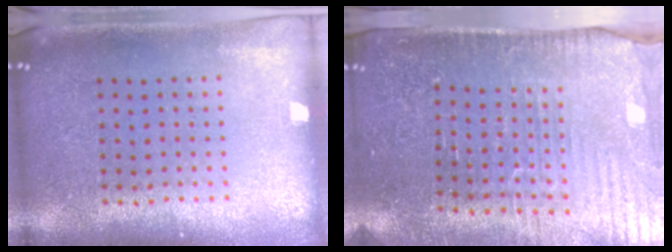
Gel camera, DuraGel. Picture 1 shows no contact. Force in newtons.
{"total": 3.5, "press": 3.4, "slide": 0.8}